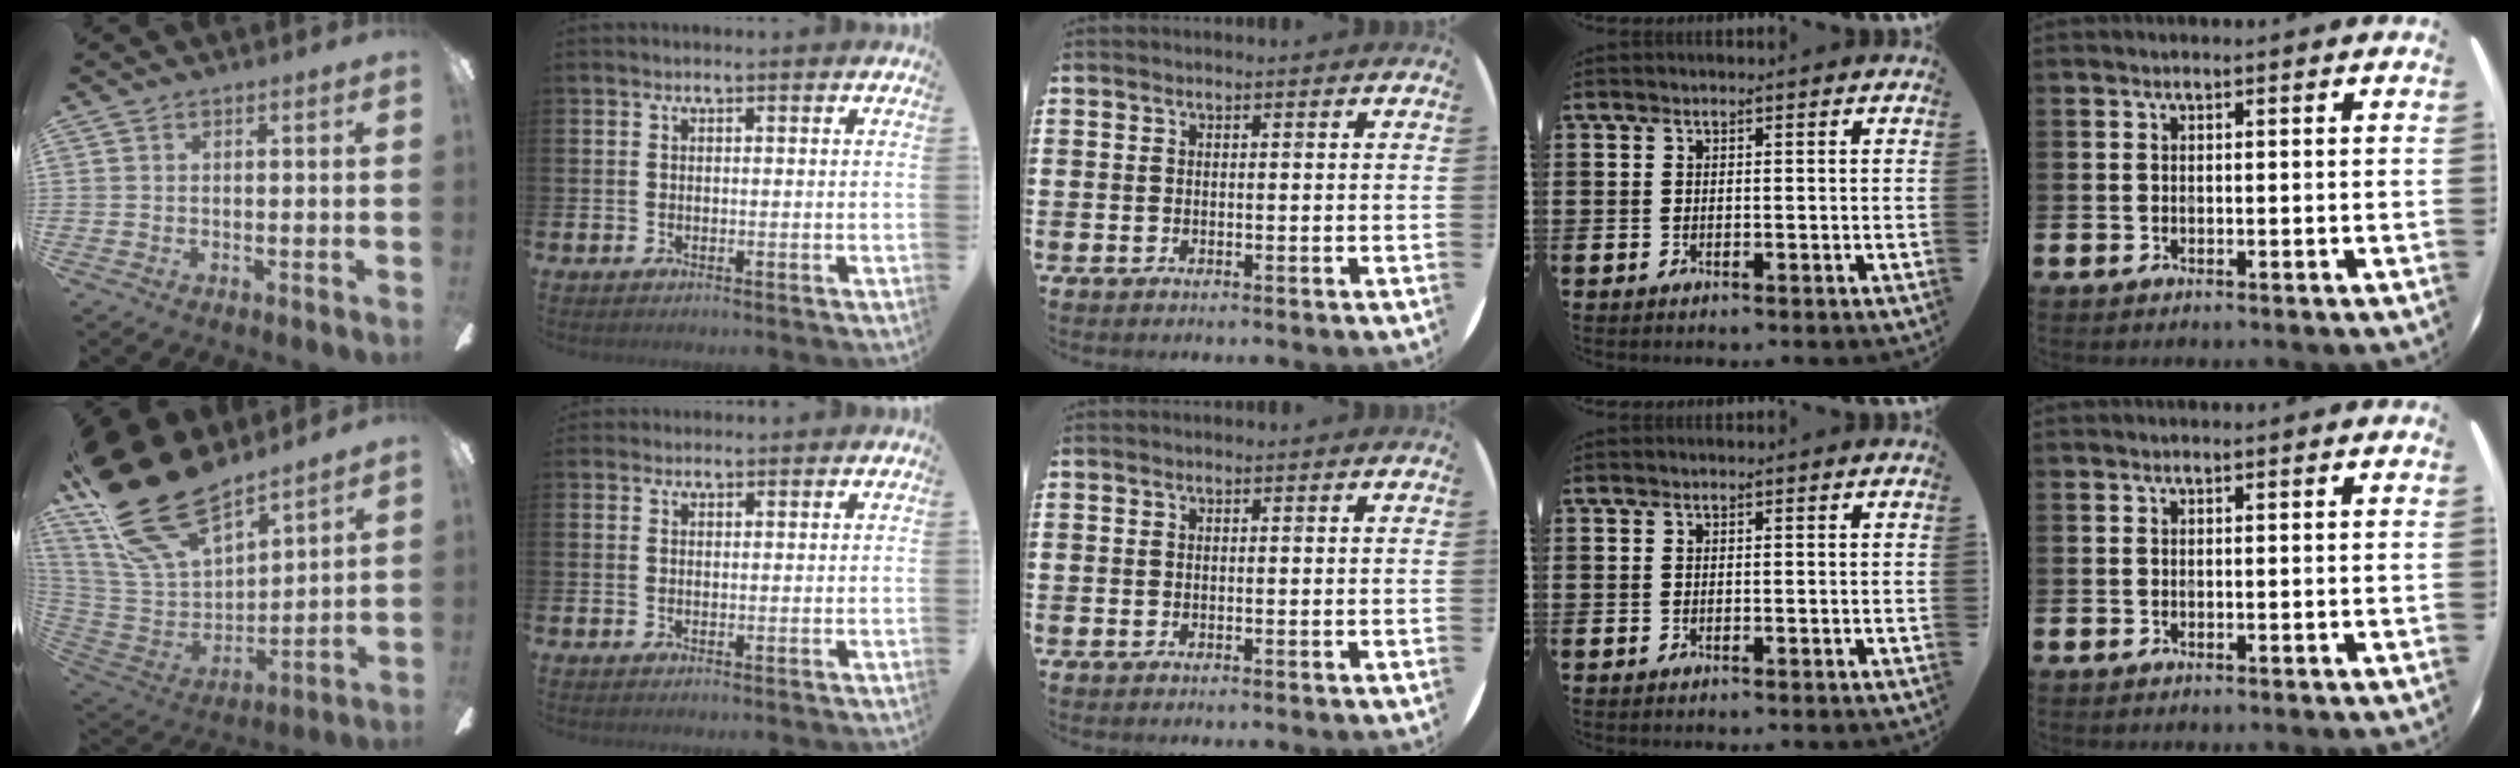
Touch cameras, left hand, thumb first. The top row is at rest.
{"thumb": {"total": 26.3, "force": [20.5, 11.0, 12.3], "torque": [-0.256, -0.126, 0.376]}, "index": {"total": 1.2, "force": [1.1, 0.3, -0.1], "torque": [0.010, -0.001, 0.020]}}